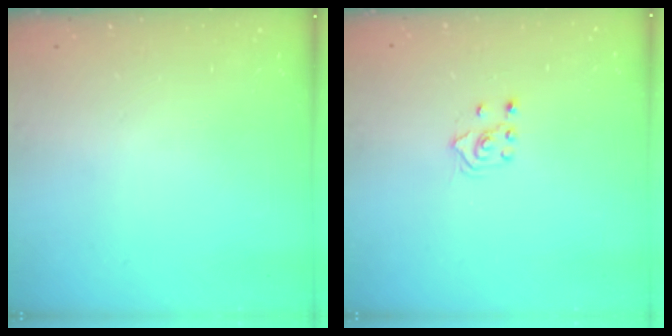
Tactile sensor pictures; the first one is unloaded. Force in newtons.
{"total": 3.2, "press": 3.1, "slide": 0.9}